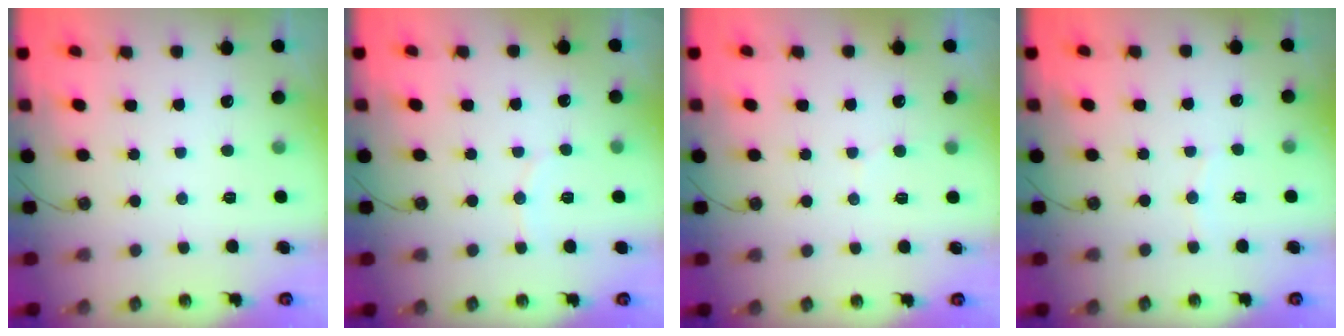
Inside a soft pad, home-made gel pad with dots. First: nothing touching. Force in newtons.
{"total": 5.5, "press": 5.4, "slide": 1.0}
{"total": 3.7, "press": 3.7, "slide": 0.4}
{"total": 3.0, "press": 3.0, "slide": 0.4}